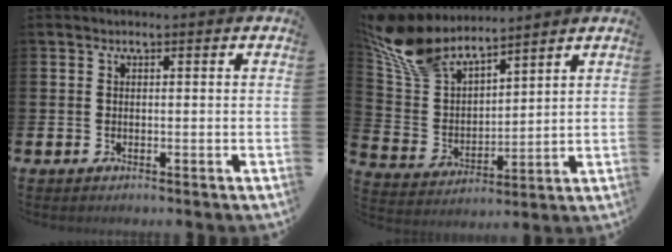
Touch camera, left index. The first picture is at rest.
{"total": 9.6, "force": [8.5, 3.3, 3.2], "torque": [-0.109, -0.041, 0.157]}